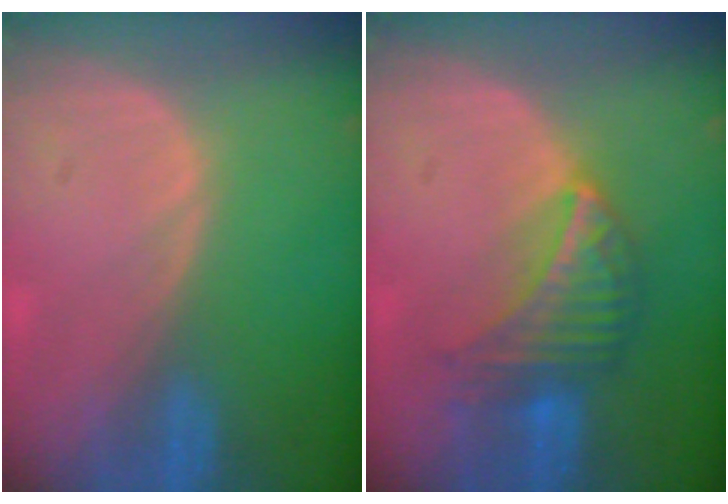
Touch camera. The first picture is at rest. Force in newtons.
{"total": 6.6, "press": 6.5, "slide": 1.0}